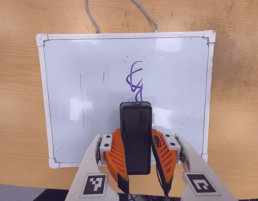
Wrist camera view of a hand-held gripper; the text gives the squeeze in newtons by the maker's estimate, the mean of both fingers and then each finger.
{"total": 6.8, "left": 5.5, "right": 8.0}